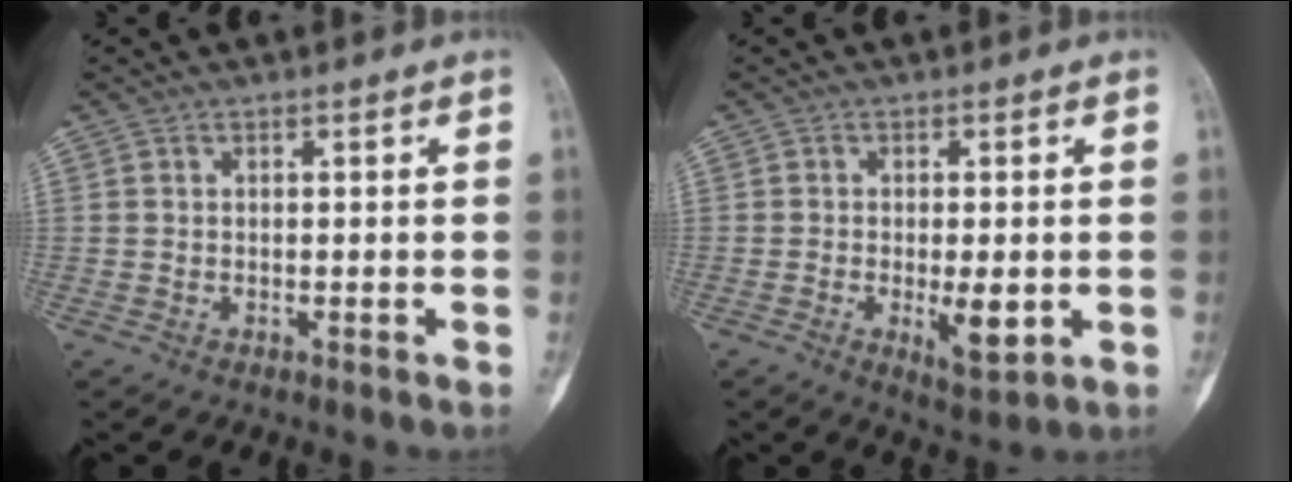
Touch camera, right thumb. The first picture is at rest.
{"total": 5.8, "force": [-1.0, 2.3, 5.2], "torque": [-0.075, -0.012, -0.011]}